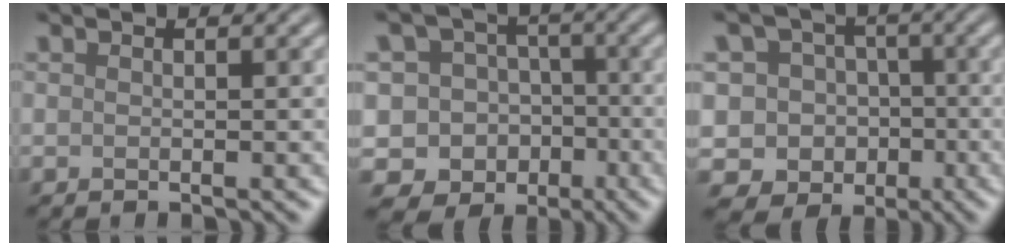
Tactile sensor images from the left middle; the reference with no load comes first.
{"total": 13.0, "force": [-6.1, 11.1, 2.8], "torque": [-0.039, -0.006, -0.112]}
{"total": 8.4, "force": [-2.6, 7.7, 2.3], "torque": [-0.015, 0.017, -0.073]}